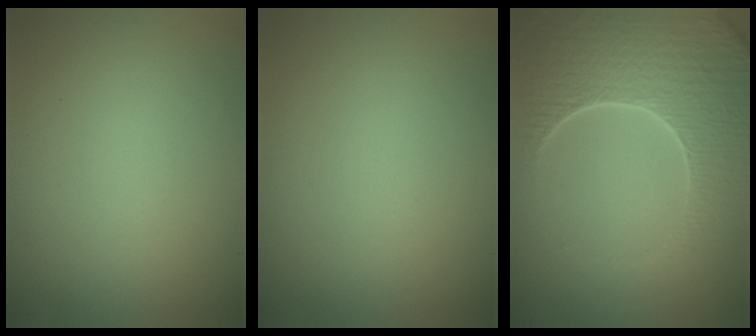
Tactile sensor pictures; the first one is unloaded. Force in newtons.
{"total": 0.0}
{"total": 6.9, "press": 5.6, "slide": 3.9}